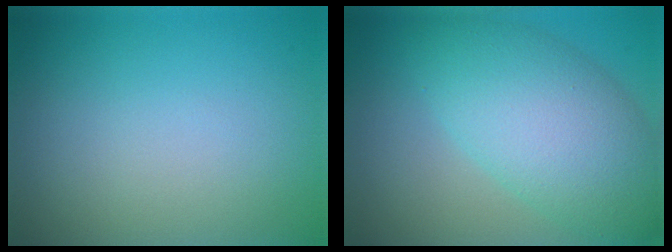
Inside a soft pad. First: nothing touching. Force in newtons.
{"total": 8.1, "press": 8.1, "slide": 0.1}